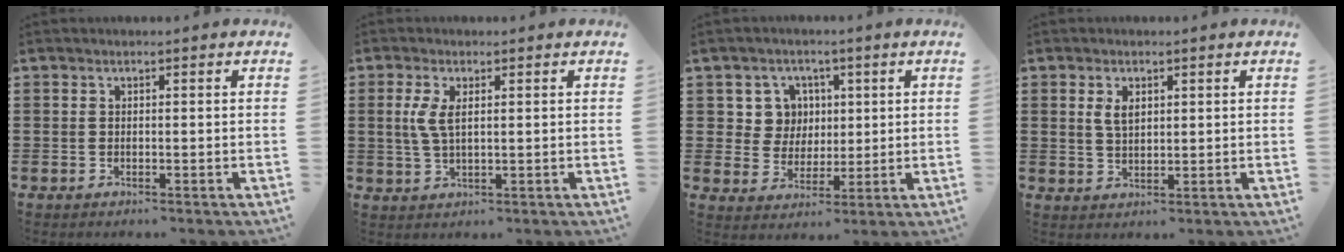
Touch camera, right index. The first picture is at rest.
{"total": 4.0, "force": [1.0, 1.4, 3.6], "torque": [-0.088, 0.001, 0.011]}
{"total": 6.1, "force": [1.9, 5.6, 1.3], "torque": [-0.047, 0.015, 0.034]}
{"total": 2.9, "force": [1.2, 1.5, 2.2], "torque": [-0.048, 0.005, 0.021]}